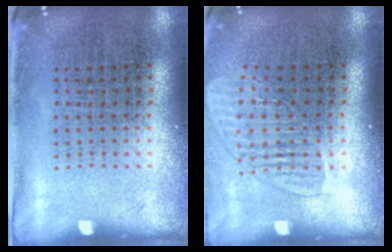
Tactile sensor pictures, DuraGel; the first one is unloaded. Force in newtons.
{"total": 1.6, "press": 1.4, "slide": 0.8}